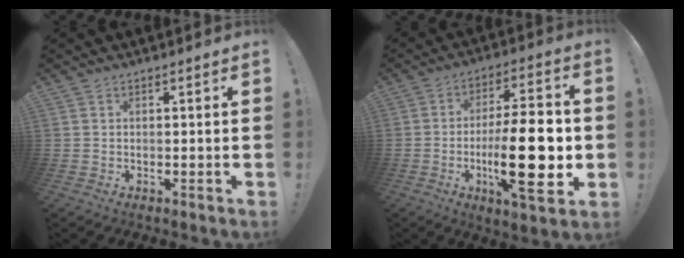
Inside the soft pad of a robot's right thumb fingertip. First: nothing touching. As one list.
[{"total": 21.6, "force": [-3.6, 7.2, 20.0], "torque": [-0.319, -0.001, -0.056]}]